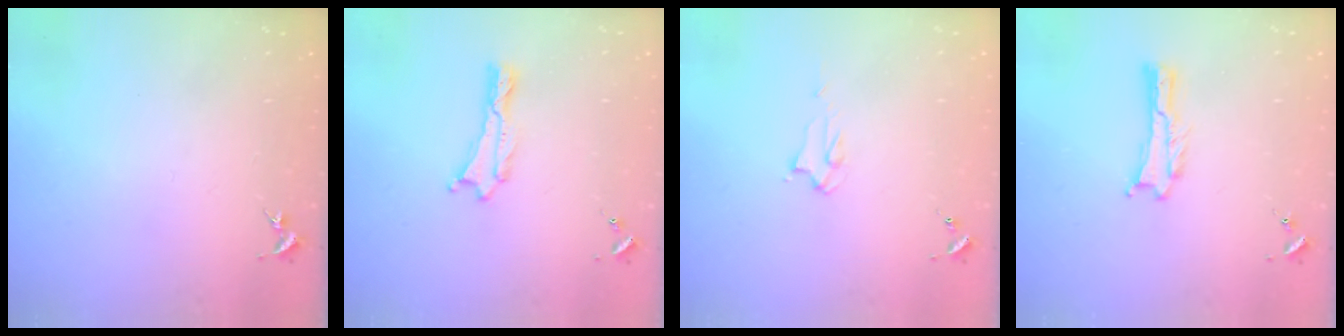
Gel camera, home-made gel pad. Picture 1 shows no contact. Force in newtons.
{"total": 0.0}
{"total": 2.2, "press": 2.2, "slide": 0.2}
{"total": 0.0}